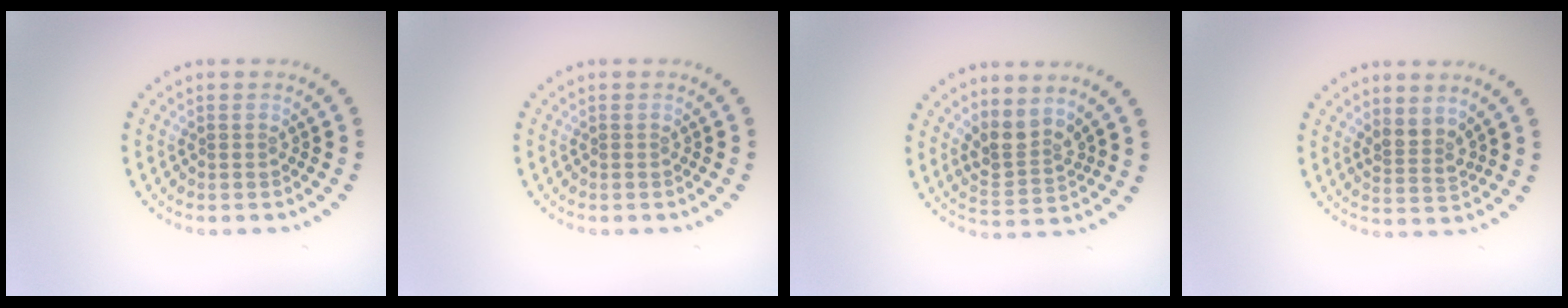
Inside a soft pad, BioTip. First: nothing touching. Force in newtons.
{"total": 0.0}
{"total": 2.8, "press": 2.1, "slide": 1.9}
{"total": 2.2, "press": 1.6, "slide": 1.4}